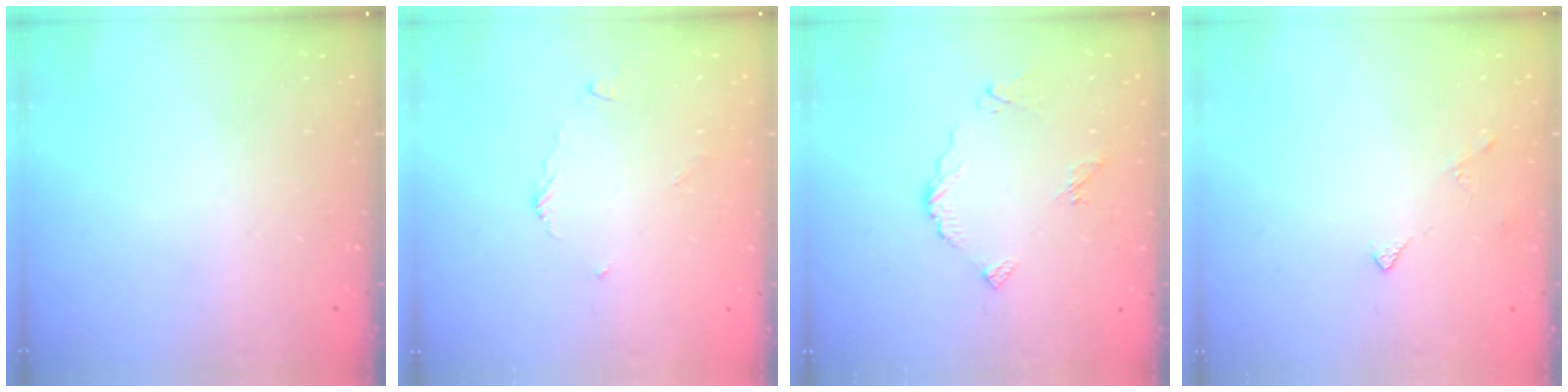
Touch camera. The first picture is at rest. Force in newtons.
{"total": 2.7, "press": 2.7, "slide": 0.3}
{"total": 6.2, "press": 6.2, "slide": 0.4}
{"total": 3.0, "press": 2.9, "slide": 0.5}